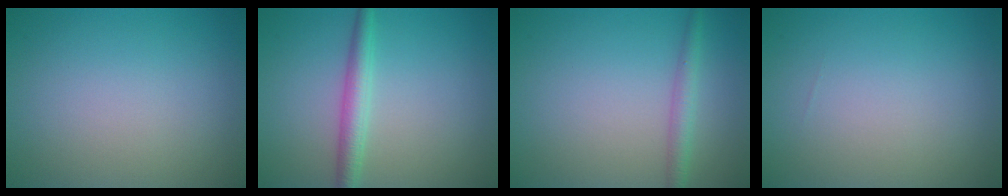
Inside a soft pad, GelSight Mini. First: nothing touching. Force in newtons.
{"total": 2.7, "press": 2.7, "slide": 0.1}
{"total": 2.0, "press": 2.0, "slide": 0.0}
{"total": 0.0}